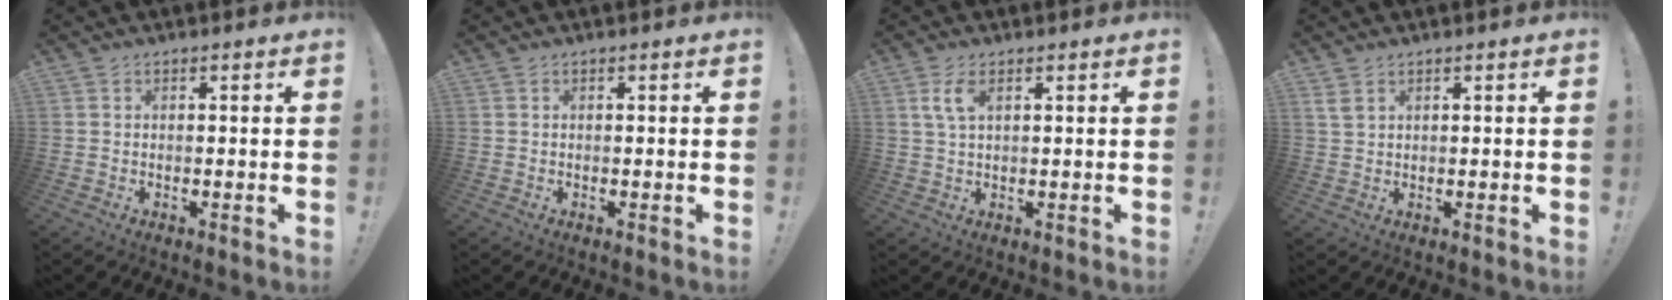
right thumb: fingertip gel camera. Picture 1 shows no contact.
{"total": 0.0}
{"total": 4.5, "force": [1.8, 1.9, 3.7], "torque": [-0.075, 0.005, 0.033]}
{"total": 2.7, "force": [1.6, 1.1, 1.9], "torque": [-0.045, 0.001, 0.031]}